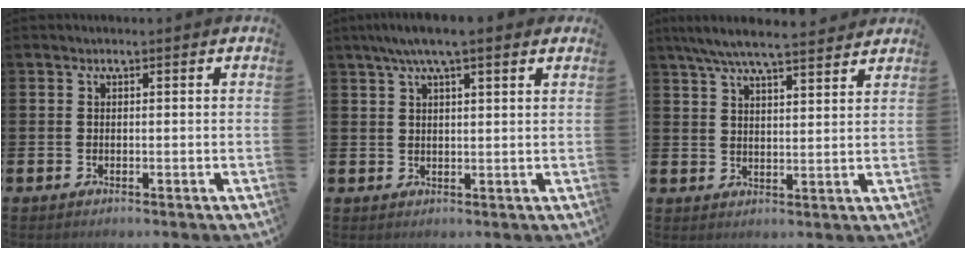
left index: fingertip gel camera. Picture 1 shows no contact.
{"total": 5.1, "force": [3.9, 0.7, 3.2], "torque": [-0.062, -0.005, 0.067]}
{"total": 6.9, "force": [6.4, 0.5, 2.5], "torque": [-0.064, -0.025, 0.115]}